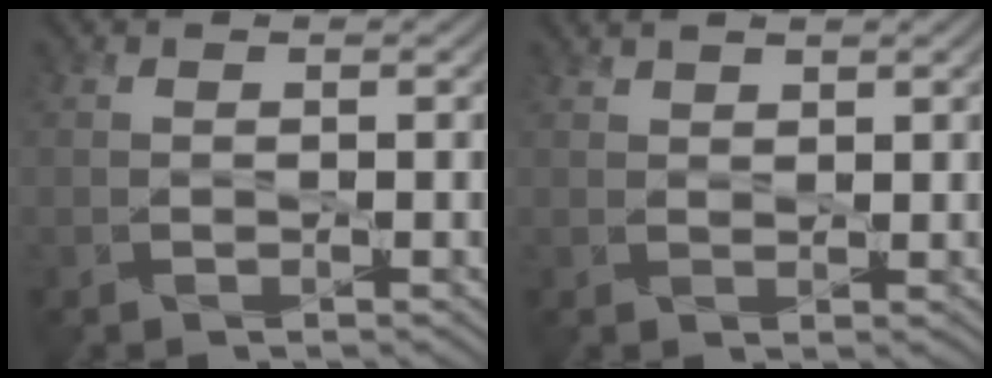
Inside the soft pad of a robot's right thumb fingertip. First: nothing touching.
{"total": 1.4, "force": [1.2, 0.4, 0.4], "torque": [-0.016, 0.002, 0.027]}